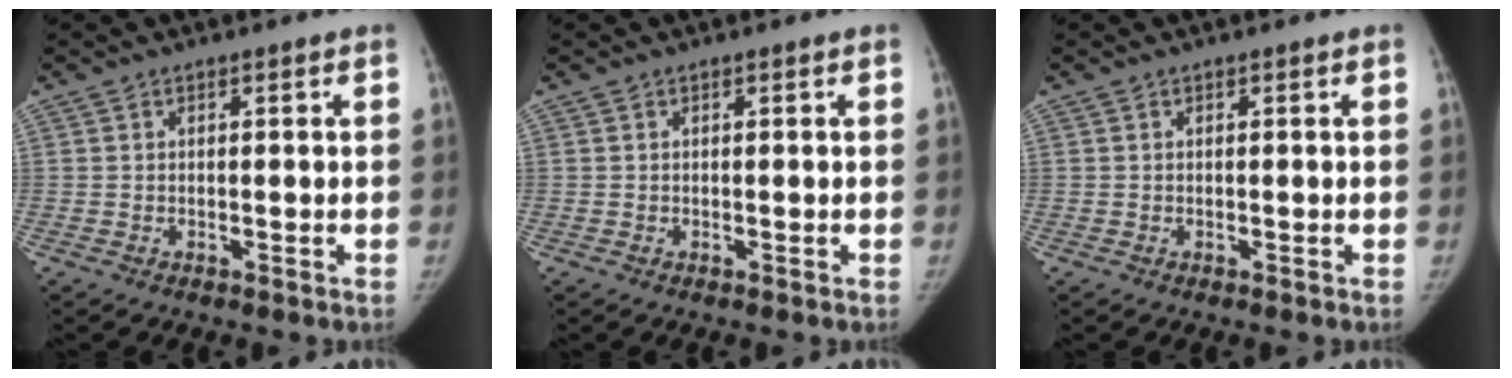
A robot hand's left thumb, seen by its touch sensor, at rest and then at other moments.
{"total": 0.0}
{"total": 0.0}